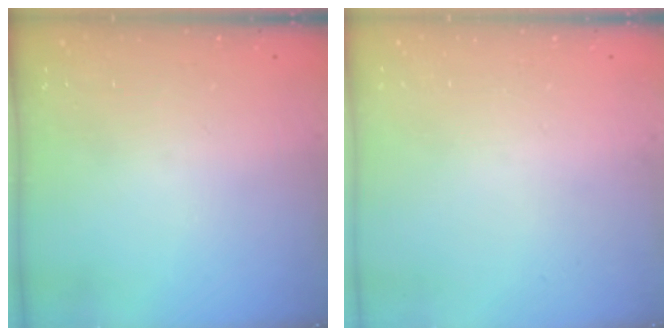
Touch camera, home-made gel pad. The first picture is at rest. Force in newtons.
{"total": 0.0}